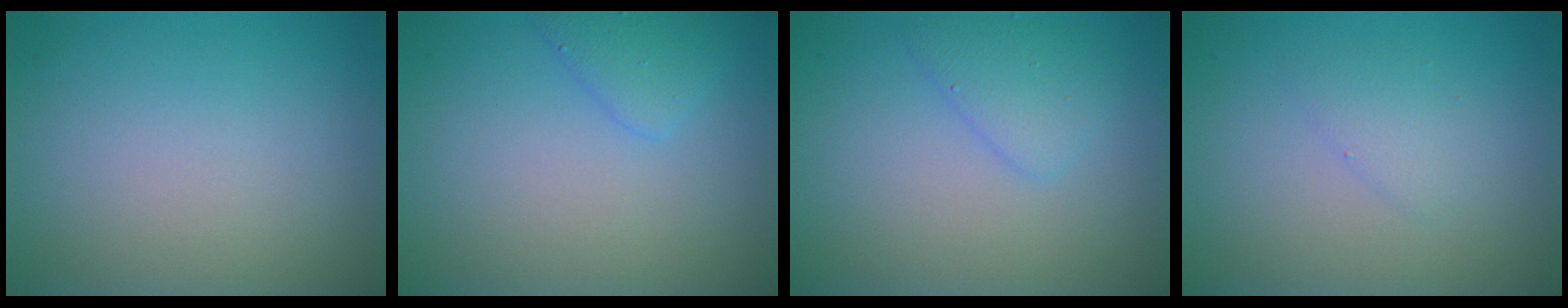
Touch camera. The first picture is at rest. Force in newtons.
{"total": 2.0, "press": 2.0, "slide": 0.0}
{"total": 2.1, "press": 2.1, "slide": 0.2}
{"total": 1.4, "press": 1.4, "slide": 0.1}